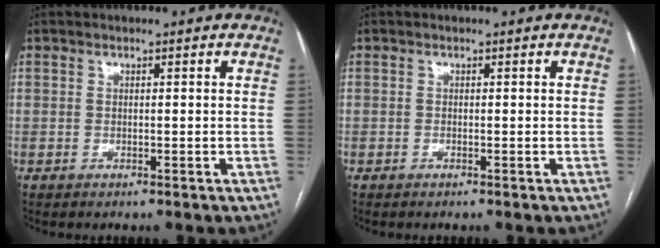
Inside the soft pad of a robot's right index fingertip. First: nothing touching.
{"total": 0.0}